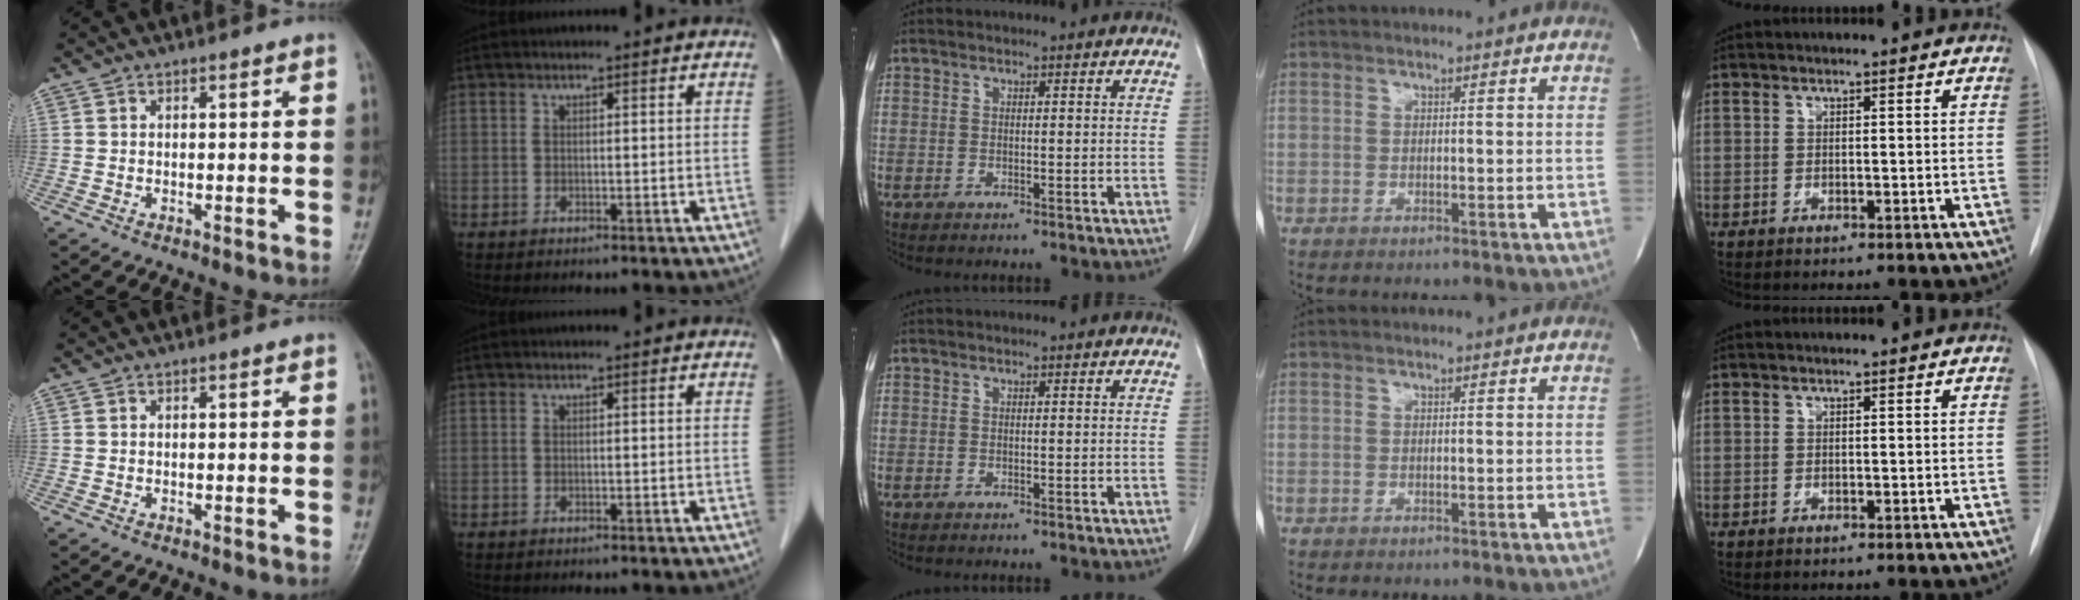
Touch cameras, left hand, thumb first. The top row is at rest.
{}